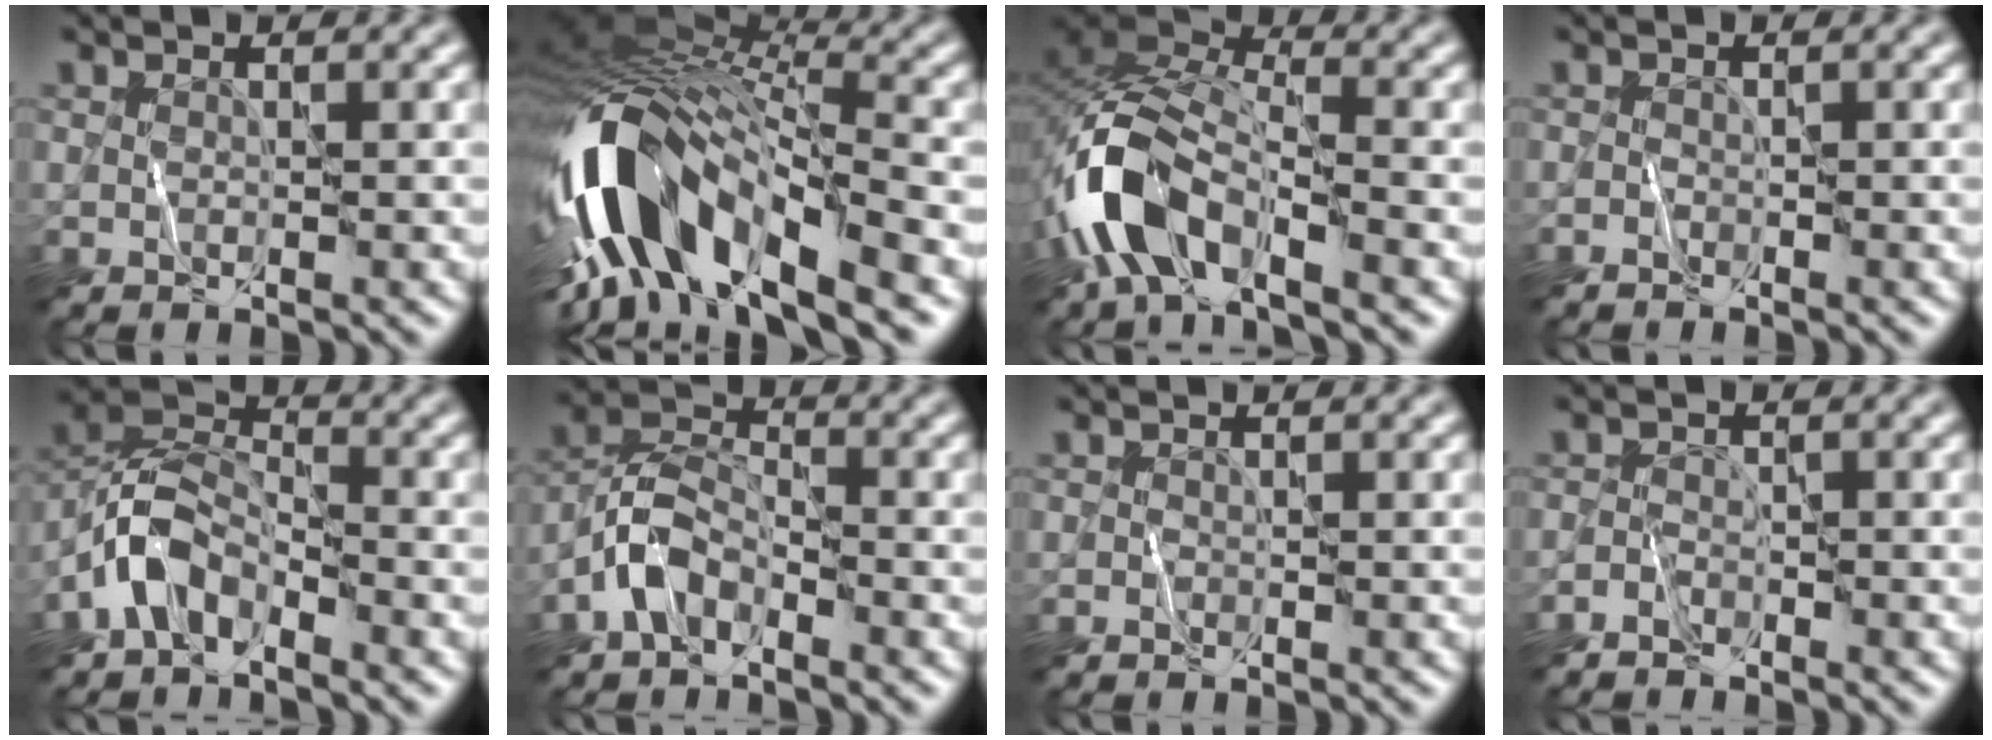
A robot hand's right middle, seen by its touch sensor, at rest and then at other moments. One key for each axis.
{"total": 13.4, "fx": -5.0, "fy": 6.0, "fz": 10.9, "tx": -0.215, "ty": 0.012, "tz": -0.100}
{"total": 8.9, "fx": -4.7, "fy": 4.2, "fz": 6.2, "tx": -0.123, "ty": 0.005, "tz": -0.103}
{"total": 0.6, "fx": -0.6, "fy": 0.1, "fz": 0.0, "tx": 0.002, "ty": 0.003, "tz": -0.012}
{"total": 4.5, "fx": -2.9, "fy": 2.5, "fz": 2.3, "tx": -0.040, "ty": 0.010, "tz": -0.072}
{"total": 4.0, "fx": -2.6, "fy": 2.2, "fz": 2.1, "tx": -0.037, "ty": 0.011, "tz": -0.063}
{"total": 0.0}
{"total": 1.5, "fx": -1.4, "fy": 0.4, "fz": 0.2, "tx": -0.004, "ty": 0.004, "tz": -0.035}